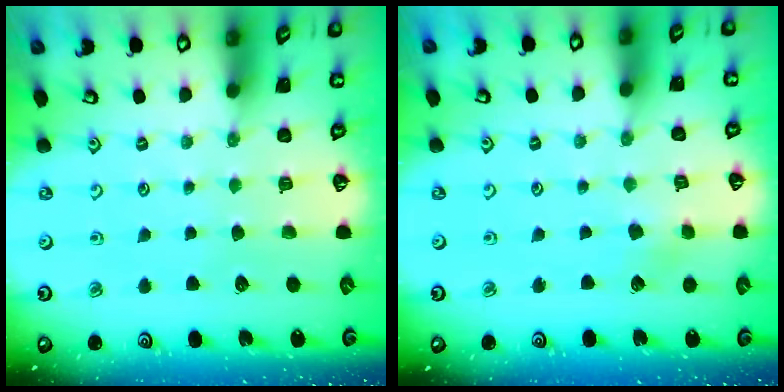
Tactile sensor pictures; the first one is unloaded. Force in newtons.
{"total": 2.9, "press": 2.9, "slide": 0.4}